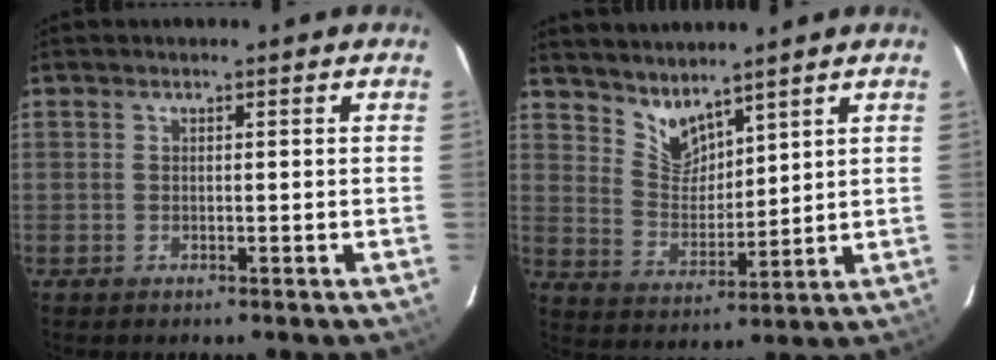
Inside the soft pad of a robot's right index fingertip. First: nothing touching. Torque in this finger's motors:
{"motor_torque": [-0.18, 0.32, 0.00, -0.01]}